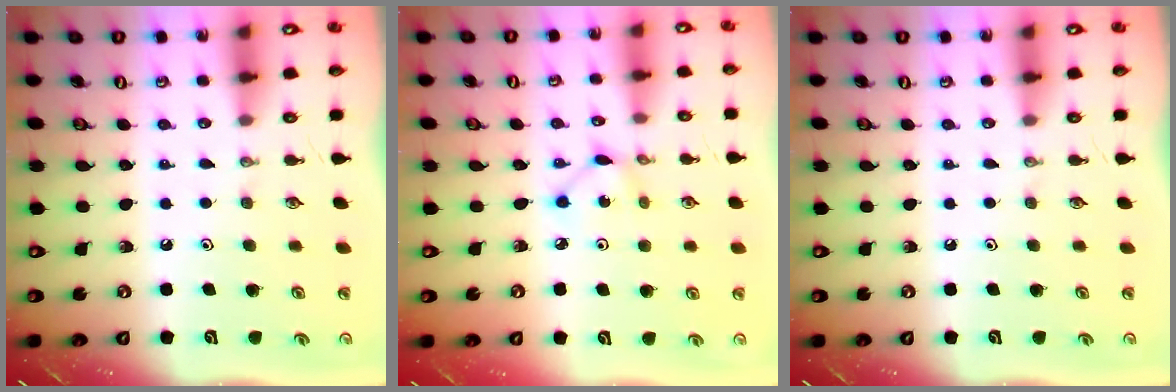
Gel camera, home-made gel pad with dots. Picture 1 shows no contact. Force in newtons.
{"total": 1.7, "press": 1.7, "slide": 0.1}
{"total": 0.0}